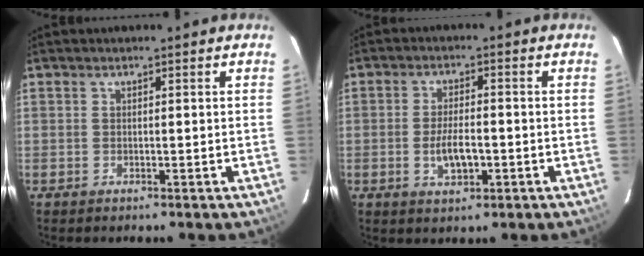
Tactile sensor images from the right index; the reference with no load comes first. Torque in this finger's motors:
{"motor_torque": [0.01, 0.03, 0.06, 0.03]}